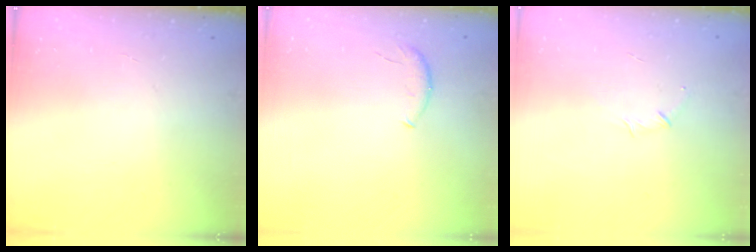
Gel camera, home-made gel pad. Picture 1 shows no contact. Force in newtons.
{"total": 5.4, "press": 5.4, "slide": 0.2}
{"total": 3.9, "press": 3.7, "slide": 1.2}